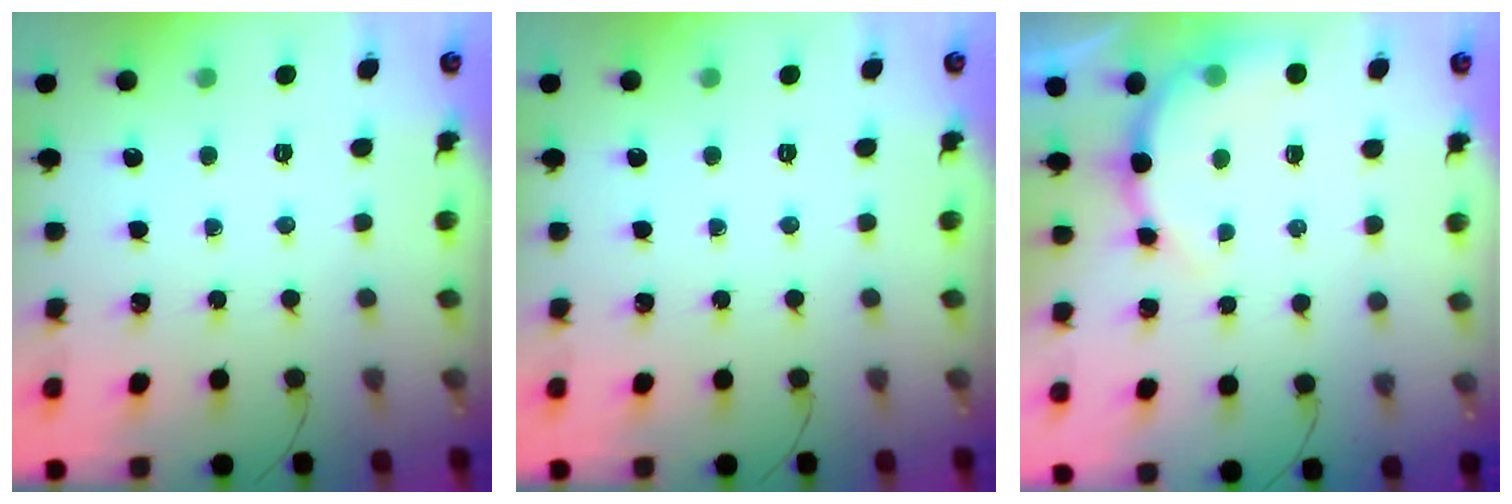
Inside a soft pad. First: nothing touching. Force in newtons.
{"total": 0.0}
{"total": 8.7, "press": 8.7, "slide": 0.6}